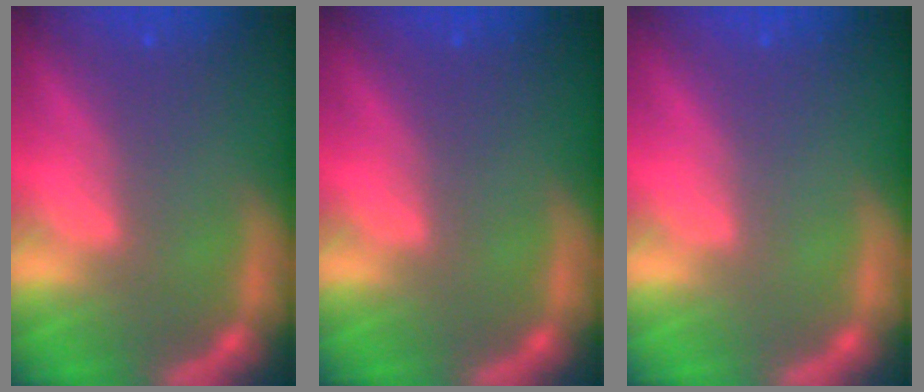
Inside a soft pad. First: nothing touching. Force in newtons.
{"total": 0.0}
{"total": 0.0}